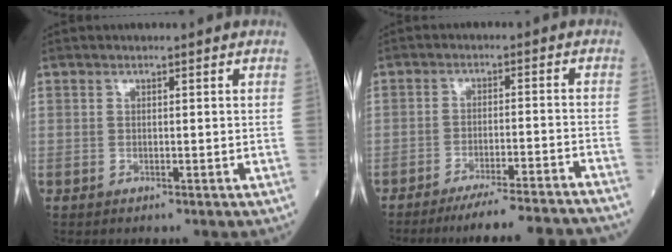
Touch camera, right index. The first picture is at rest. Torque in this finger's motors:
{"motor_torque": [-1.25, -0.90, 0.06, -0.04]}